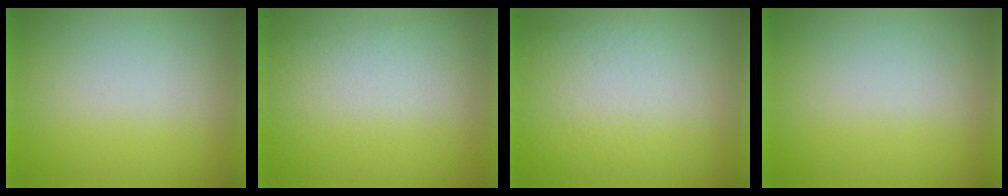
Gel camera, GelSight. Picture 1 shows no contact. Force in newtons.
{"total": 2.0}
{"total": 3.1}
{"total": 0.0}